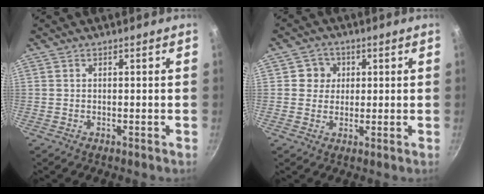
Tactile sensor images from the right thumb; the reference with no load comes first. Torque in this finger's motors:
{"motor_torque": [0.78, 0.55, 0.27, -0.14, -0.01]}